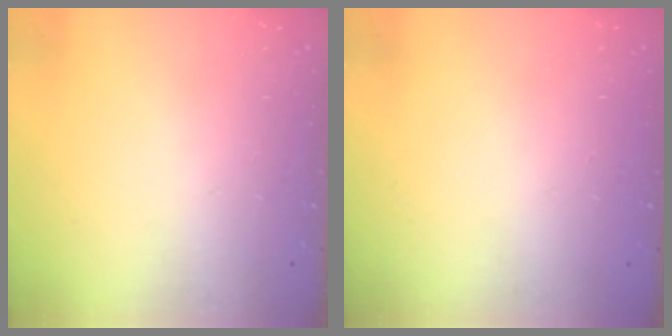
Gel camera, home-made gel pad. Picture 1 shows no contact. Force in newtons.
{"total": 0.0}